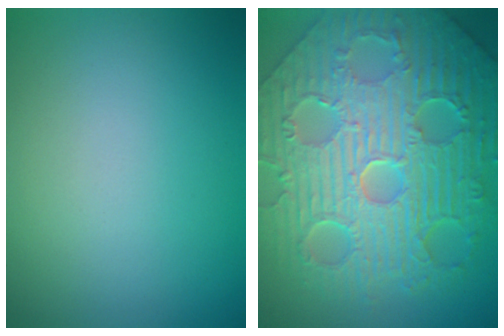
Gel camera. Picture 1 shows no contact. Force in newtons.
{"total": 12.5, "press": 8.2, "slide": 9.3}